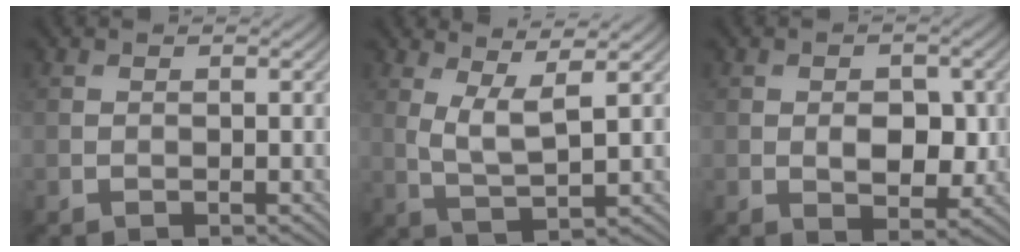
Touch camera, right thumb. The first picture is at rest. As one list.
[{"total": 4.6, "force": [2.1, 1.1, 4.0], "torque": [-0.090, -0.005, 0.048]}, {"total": 4.6, "force": [-0.1, 2.7, 3.7], "torque": [-0.060, -0.007, 0.003]}]